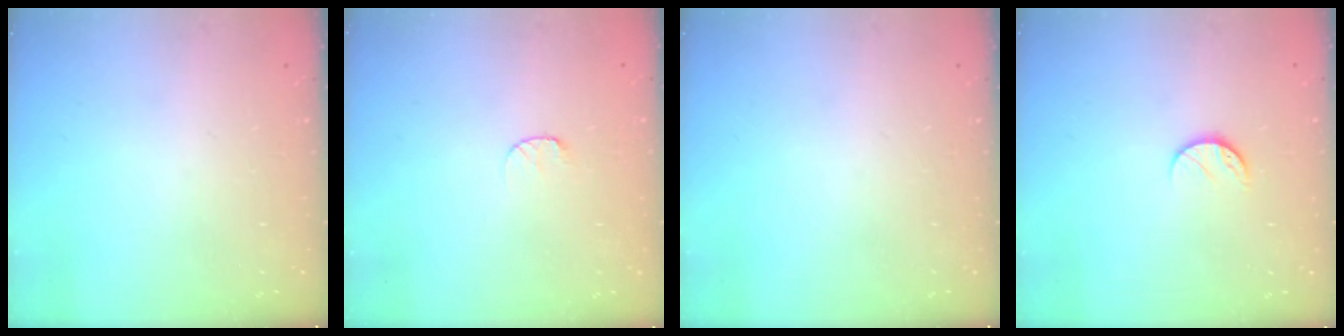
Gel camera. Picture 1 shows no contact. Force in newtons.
{"total": 5.4, "press": 5.4, "slide": 0.6}
{"total": 0.0}
{"total": 7.1, "press": 7.1, "slide": 0.8}